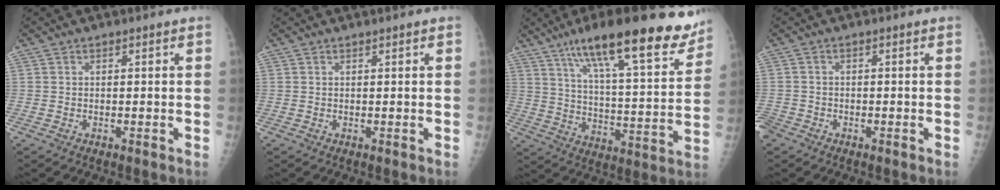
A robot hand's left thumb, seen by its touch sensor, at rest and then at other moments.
{"total": 0.5, "force": [0.4, 0.1, 0.3], "torque": [-0.004, 0.000, 0.005]}
{"total": 25.1, "force": [17.0, 5.8, 17.5], "torque": [-0.239, -0.048, 0.261]}
{"total": 3.4, "force": [-2.3, 2.3, 0.9], "torque": [-0.023, 0.004, -0.047]}